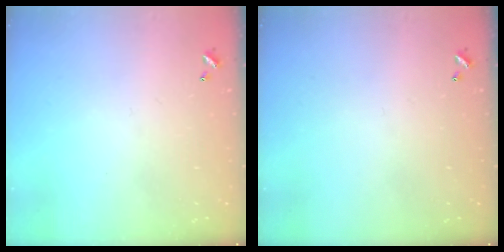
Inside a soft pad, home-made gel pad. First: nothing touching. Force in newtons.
{"total": 0.0}